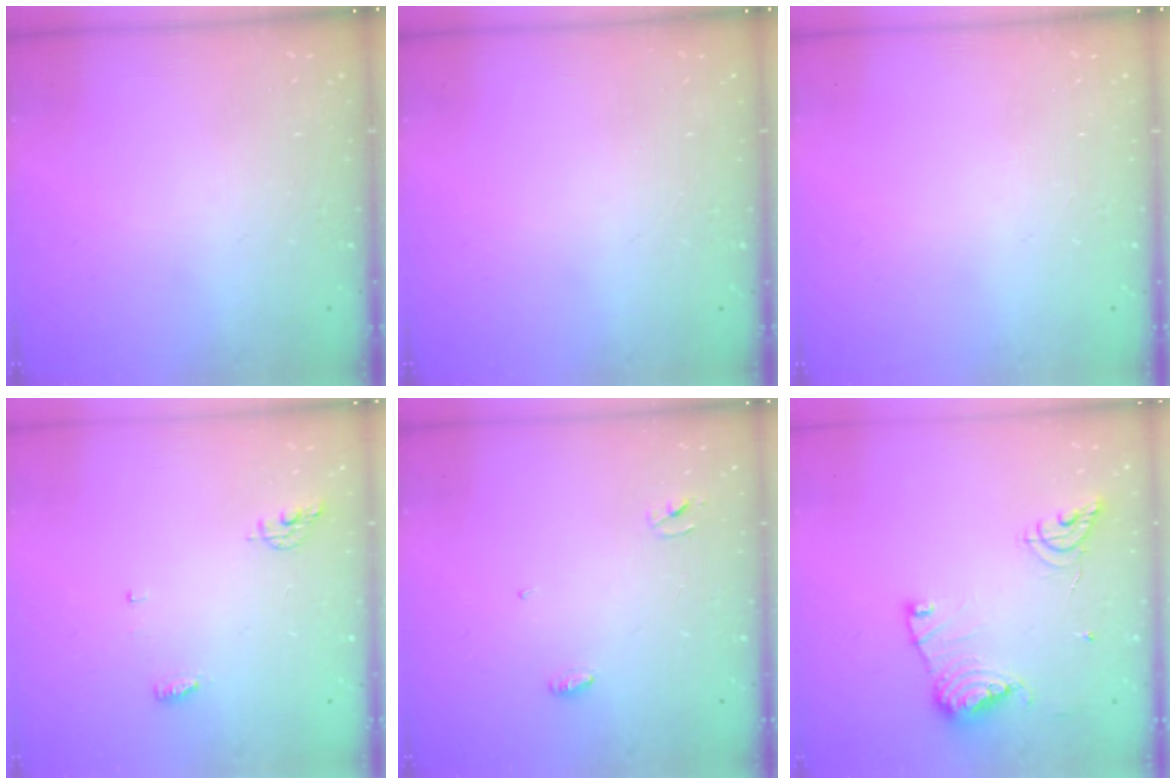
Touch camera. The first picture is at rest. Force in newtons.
{"total": 0.0}
{"total": 0.0}
{"total": 4.7, "press": 4.7, "slide": 0.4}
{"total": 3.2, "press": 3.2, "slide": 0.3}
{"total": 13.4, "press": 13.3, "slide": 1.4}